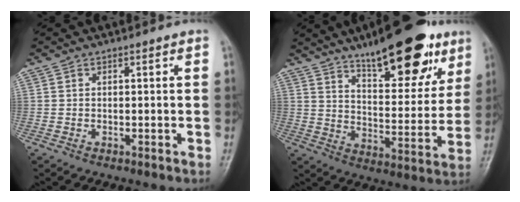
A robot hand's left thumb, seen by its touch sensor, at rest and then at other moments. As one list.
[{"total": 21.3, "force": [13.6, 7.3, 14.7], "torque": [-0.171, -0.056, 0.208]}]